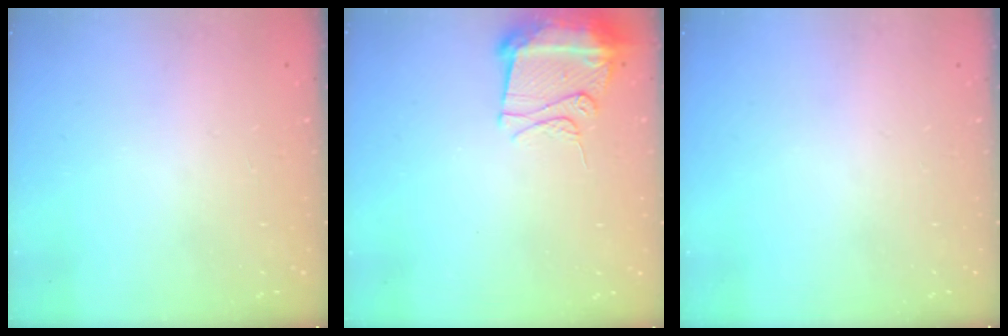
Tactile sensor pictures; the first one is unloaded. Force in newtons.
{"total": 10.8, "press": 10.7, "slide": 1.1}
{"total": 0.0}